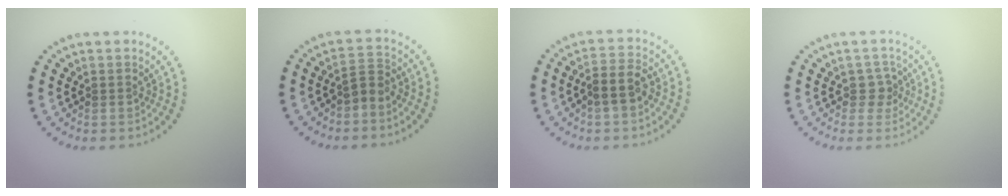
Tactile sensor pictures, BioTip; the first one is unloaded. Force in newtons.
{"total": 1.7, "press": 1.2, "slide": 1.1}
{"total": 2.7, "press": 2.4, "slide": 1.1}
{"total": 1.6, "press": 1.3, "slide": 1.0}